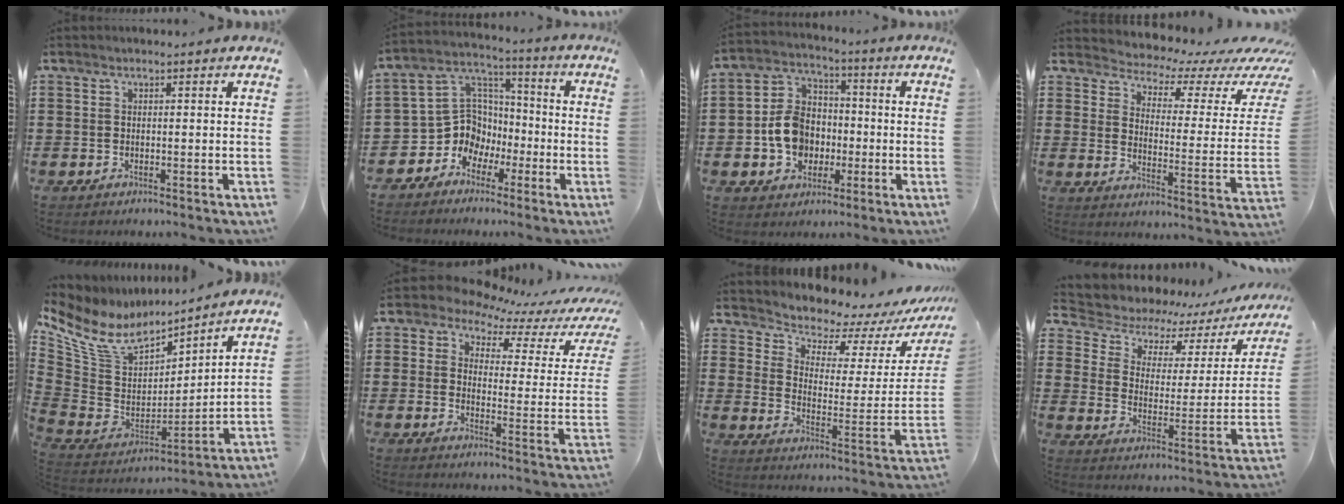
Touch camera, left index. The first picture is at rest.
{"total": 8.7, "force": [-3.0, 7.8, 2.4], "torque": [-0.087, -0.001, -0.058]}
{"total": 8.8, "force": [-1.6, 7.4, 4.5], "torque": [-0.121, 0.022, -0.030]}
{"total": 3.8, "force": [3.5, 1.0, 1.1], "torque": [-0.039, -0.036, 0.050]}
{"total": 10.1, "force": [7.0, 5.1, 5.1], "torque": [-0.144, -0.045, 0.125]}
{"total": 5.7, "force": [4.9, 2.3, 1.8], "torque": [-0.059, -0.031, 0.081]}
{"total": 5.7, "force": [5.5, 1.7, 0.4], "torque": [-0.036, -0.053, 0.090]}
{"total": 4.3, "force": [2.8, 2.9, 1.6], "torque": [-0.054, -0.020, 0.041]}